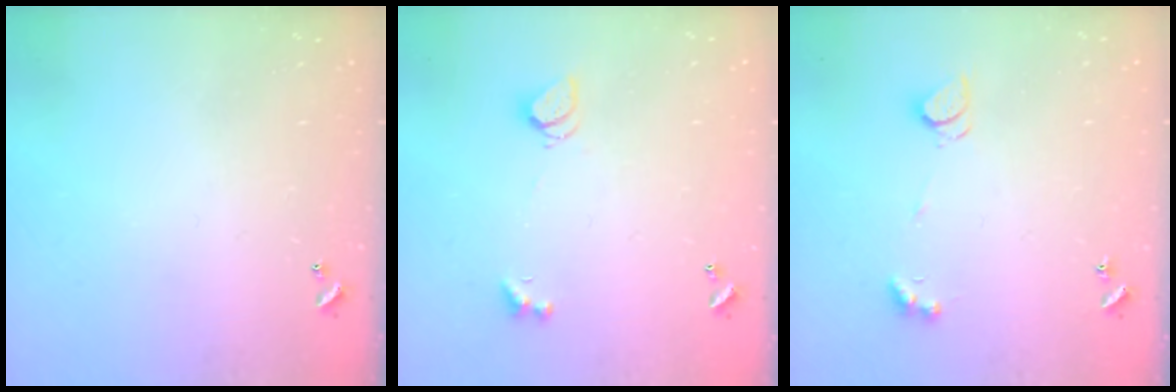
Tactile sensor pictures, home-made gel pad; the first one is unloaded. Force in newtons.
{"total": 2.0, "press": 1.9, "slide": 0.5}
{"total": 2.2, "press": 2.2, "slide": 0.4}